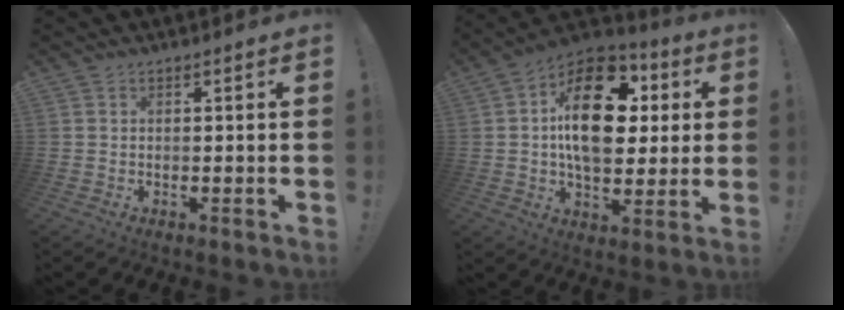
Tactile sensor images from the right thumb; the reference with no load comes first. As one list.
[{"total": 22.8, "force": [4.4, 14.1, 17.3], "torque": [-0.264, 0.000, 0.079]}]